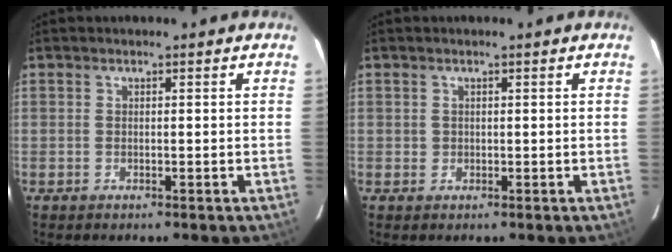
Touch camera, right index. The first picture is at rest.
{"total": 0.6, "force": [0.1, 0.6, 0.1], "torque": [0.003, 0.003, 0.001]}